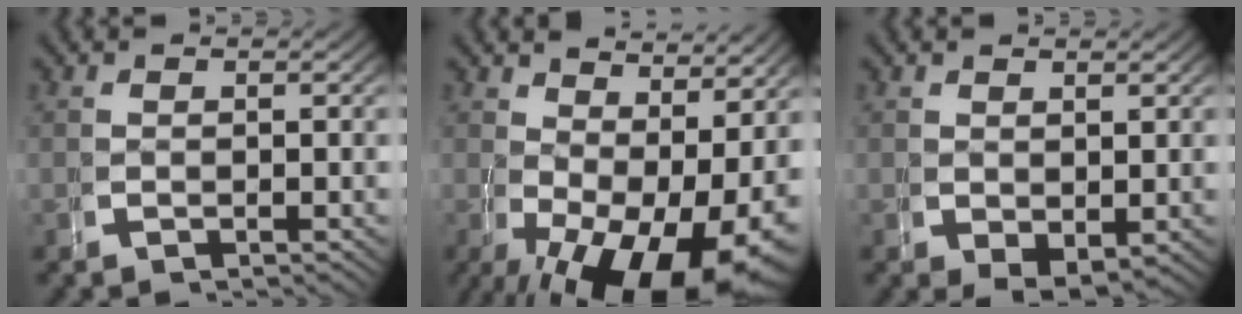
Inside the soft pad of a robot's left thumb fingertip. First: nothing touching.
{"total": 10.1, "force": [-2.0, 5.9, 7.9], "torque": [-0.113, -0.054, 0.003]}
{"total": 2.1, "force": [0.2, 1.6, 1.4], "torque": [-0.021, -0.018, 0.021]}